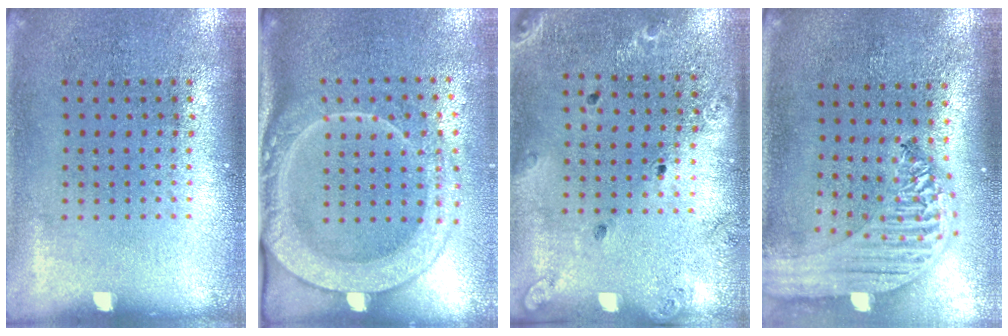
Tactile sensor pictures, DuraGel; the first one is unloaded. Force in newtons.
{"total": 2.5, "press": 2.0, "slide": 1.5}
{"total": 1.4, "press": 1.4, "slide": 0.2}
{"total": 2.4, "press": 2.1, "slide": 1.2}